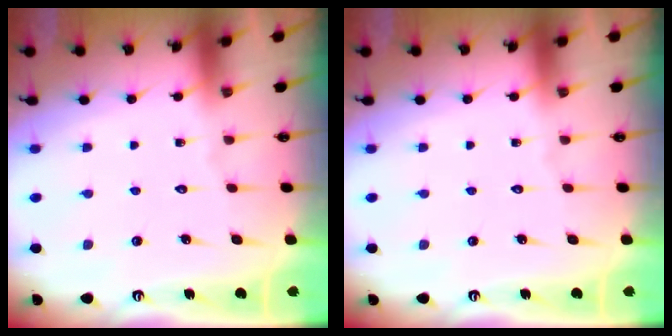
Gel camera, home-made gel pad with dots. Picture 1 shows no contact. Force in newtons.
{"total": 0.0}